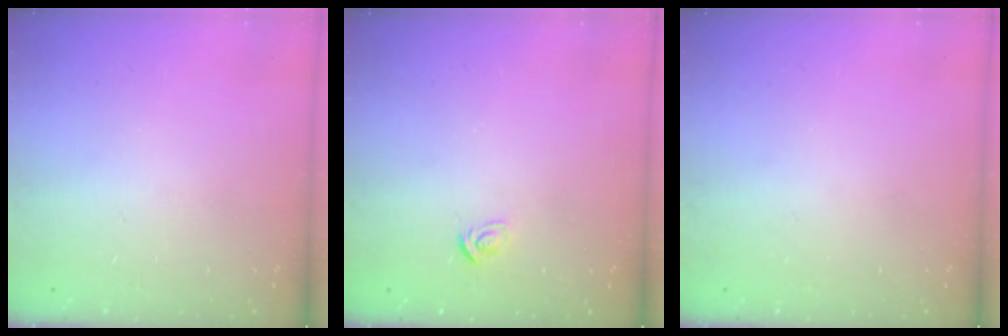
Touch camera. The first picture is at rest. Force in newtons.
{"total": 2.6, "press": 2.6, "slide": 0.2}
{"total": 0.0}